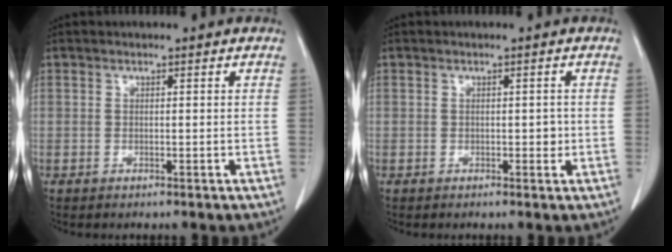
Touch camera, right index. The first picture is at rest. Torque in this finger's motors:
{"motor_torque": [0.27, -0.23, 0.00, 0.01]}